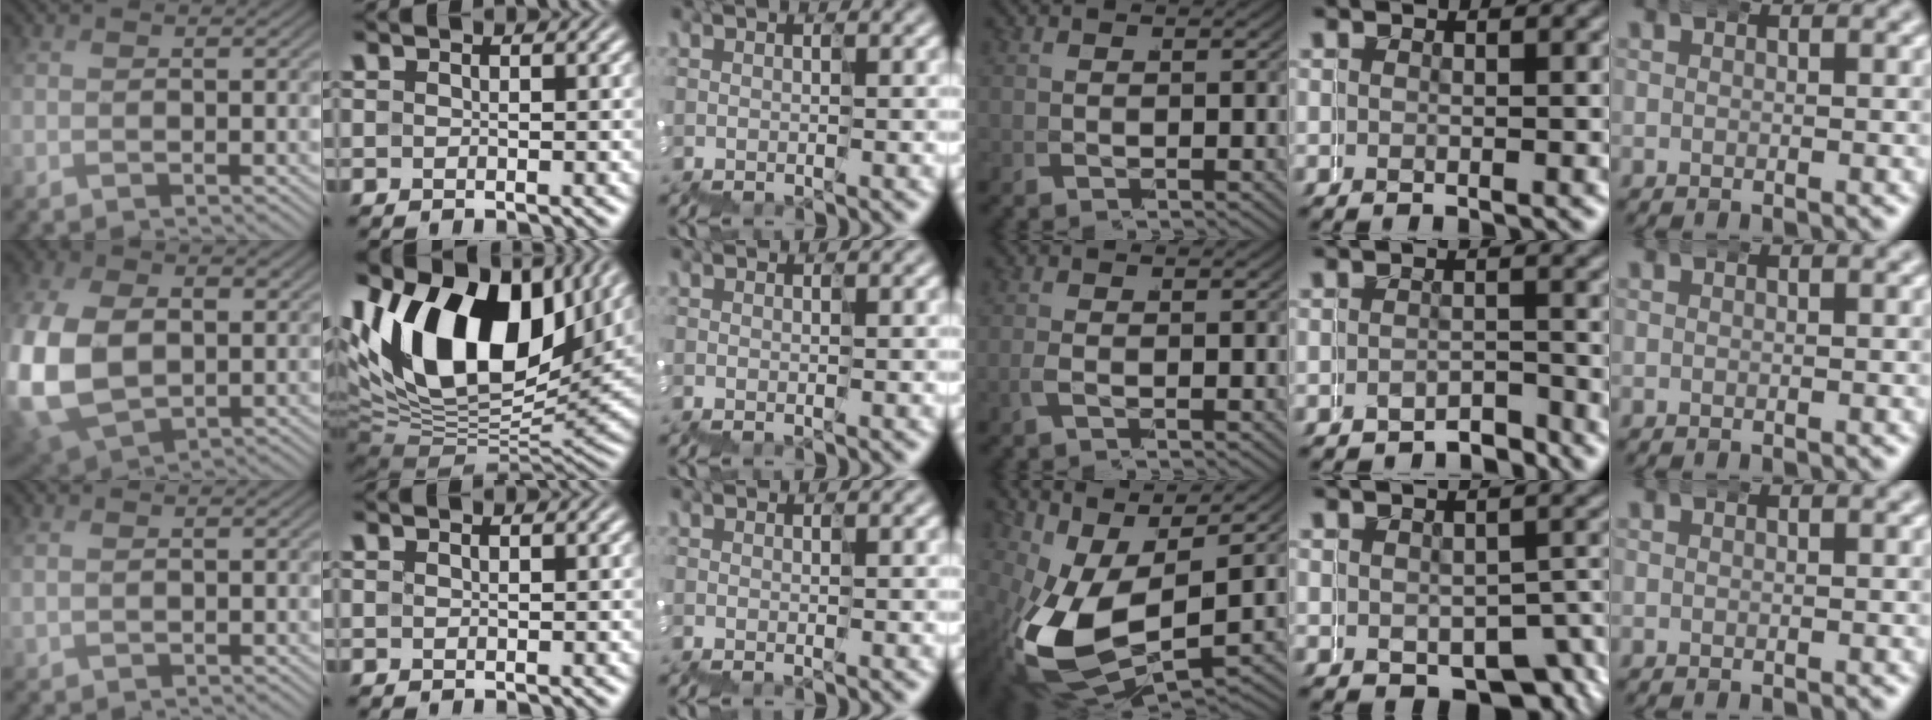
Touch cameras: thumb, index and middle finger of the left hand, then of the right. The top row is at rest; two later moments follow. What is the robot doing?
{"motion": "wrap", "object": "belt"}